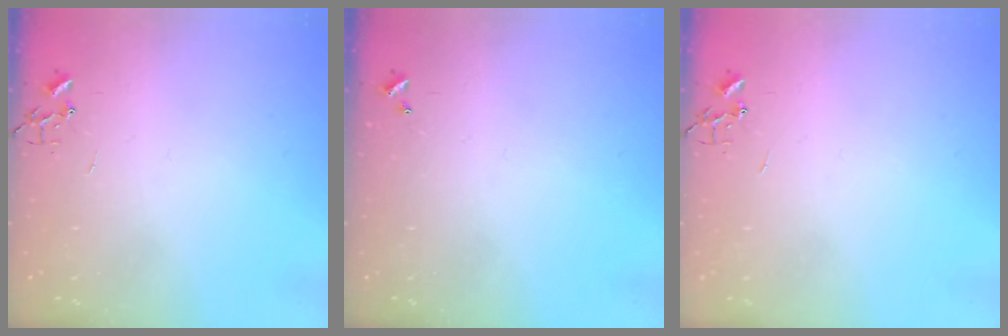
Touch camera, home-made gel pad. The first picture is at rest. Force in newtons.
{"total": 0.0}
{"total": 0.0}